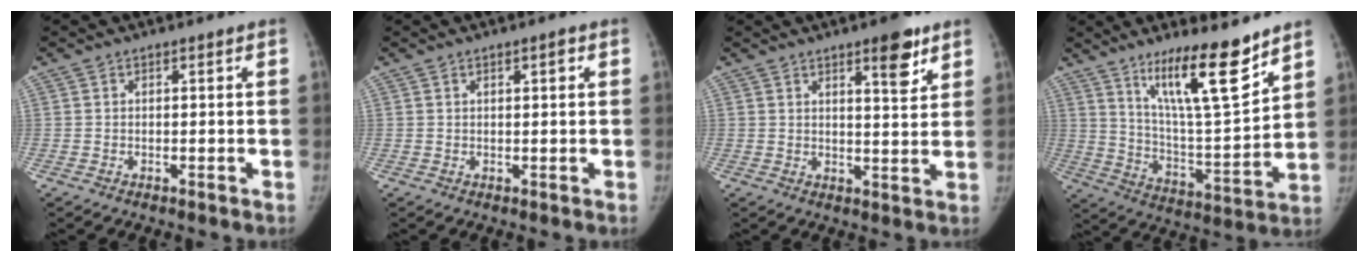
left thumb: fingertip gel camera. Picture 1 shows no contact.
{"total": 1.6, "force": [0.7, 0.5, 1.4], "torque": [-0.018, 0.000, 0.010]}
{"total": 6.7, "force": [4.1, 1.9, 4.9], "torque": [-0.055, -0.026, 0.056]}
{"total": 17.1, "force": [11.5, 3.2, 12.2], "torque": [-0.179, -0.083, 0.205]}